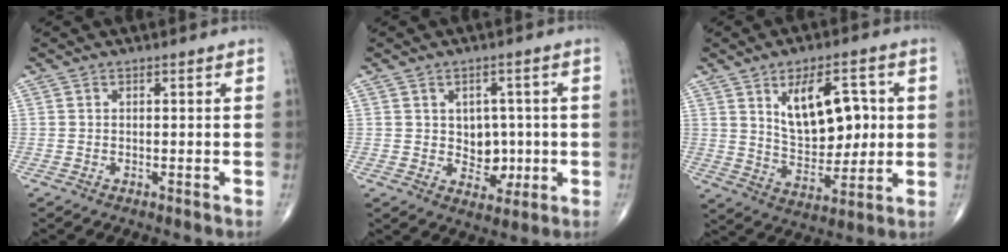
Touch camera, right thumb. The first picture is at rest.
{"total": 6.3, "force": [0.0, 5.1, 3.8], "torque": [-0.011, 0.000, 0.006]}
{"total": 14.1, "force": [3.4, 7.7, 11.3], "torque": [-0.142, -0.015, 0.066]}